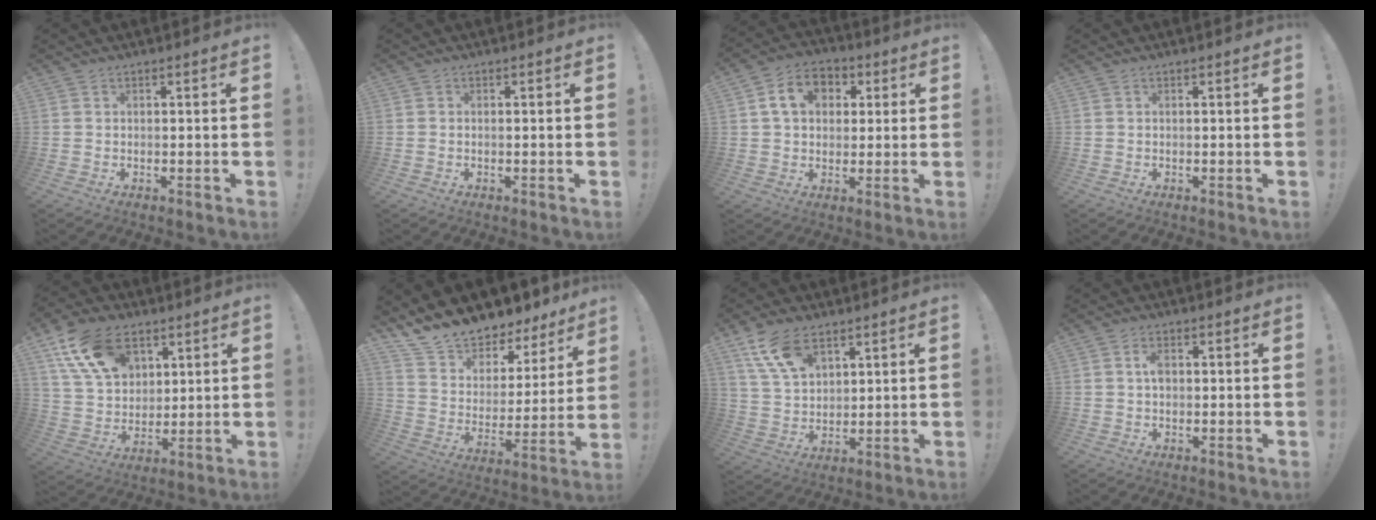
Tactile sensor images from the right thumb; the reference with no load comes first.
{"total": 0.0}
{"total": 10.6, "force": [3.1, 8.3, 5.9], "torque": [-0.088, 0.008, 0.060]}
{"total": 0.0}
{"total": 17.9, "force": [9.3, 11.6, 9.9], "torque": [-0.174, -0.035, 0.177]}
{"total": 13.4, "force": [12.5, 4.2, 2.0], "torque": [-0.049, -0.119, 0.226]}
{"total": 12.1, "force": [7.5, 6.6, 6.9], "torque": [-0.120, -0.031, 0.145]}
{"total": 2.9, "force": [0.4, 1.8, 2.2], "torque": [-0.020, -0.004, 0.002]}